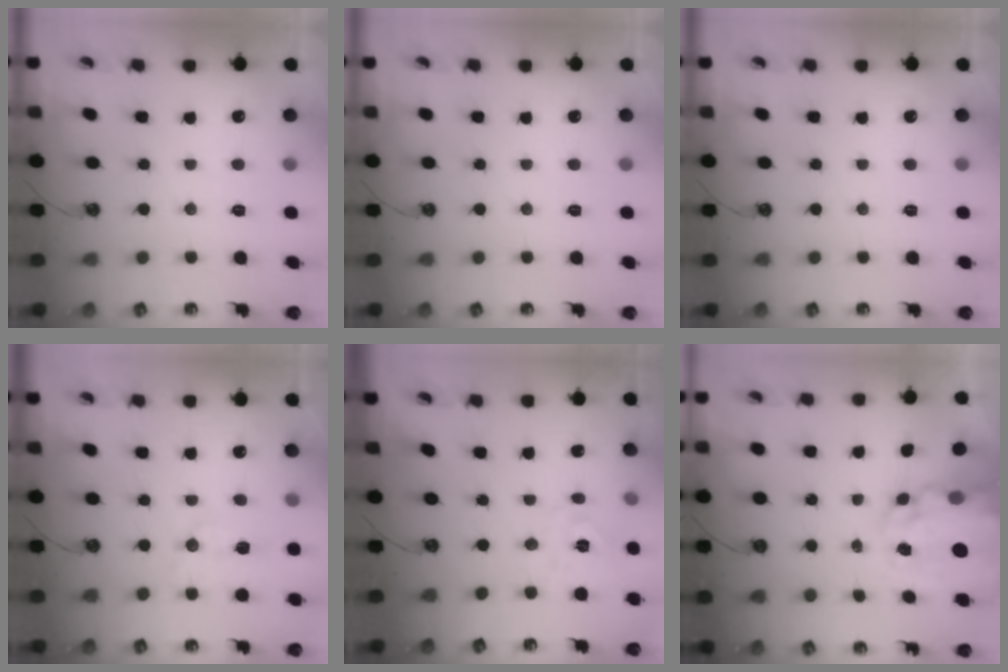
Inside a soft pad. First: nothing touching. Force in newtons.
{"total": 0.0}
{"total": 0.0}
{"total": 6.3, "press": 6.3, "slide": 0.6}
{"total": 6.3, "press": 6.3, "slide": 0.4}
{"total": 10.3, "press": 10.2, "slide": 0.8}